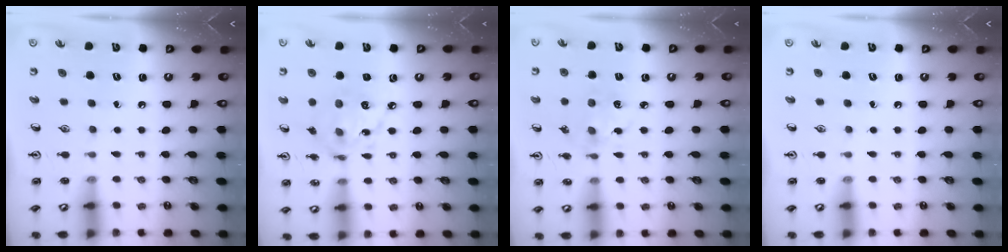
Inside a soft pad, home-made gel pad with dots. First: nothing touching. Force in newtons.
{"total": 12.7, "press": 12.6, "slide": 0.9}
{"total": 7.2, "press": 7.2, "slide": 0.4}
{"total": 0.0}